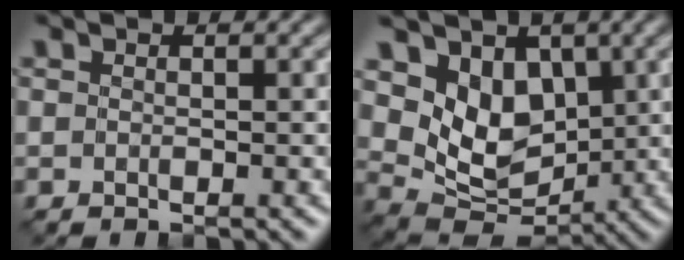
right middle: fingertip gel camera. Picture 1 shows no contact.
{"total": 5.9, "force": [1.9, 4.4, 3.4], "torque": [-0.066, -0.020, 0.031]}